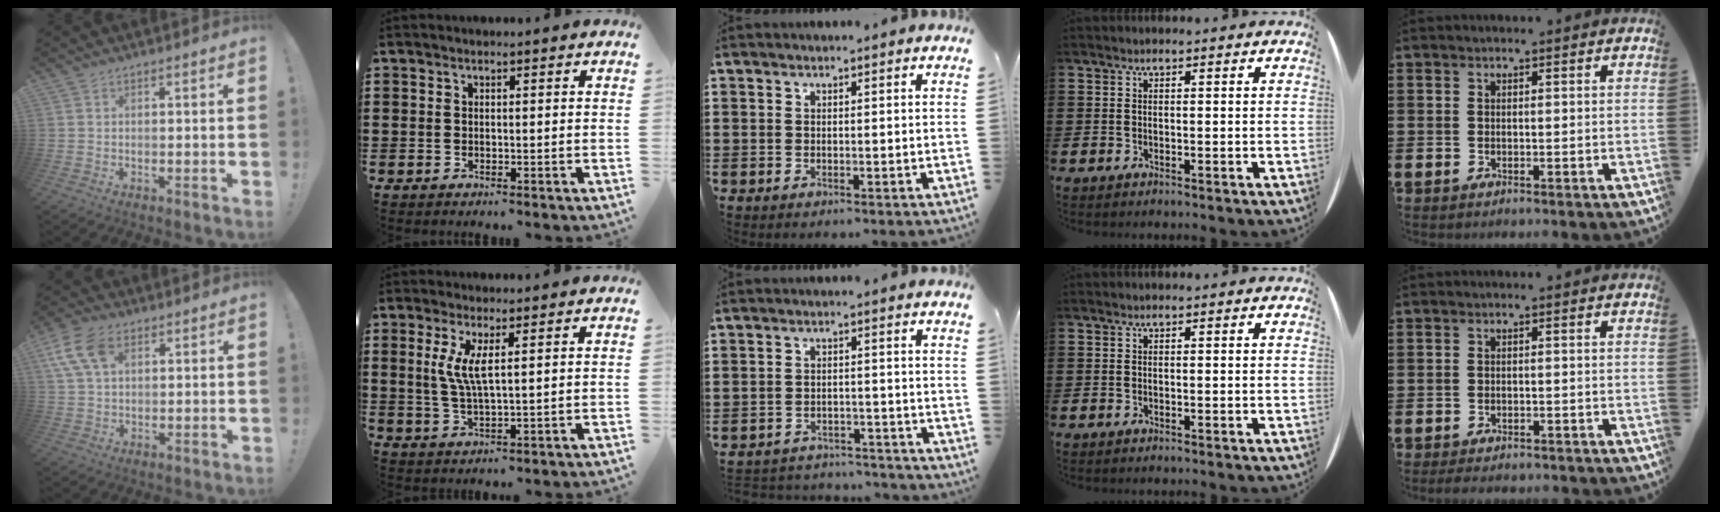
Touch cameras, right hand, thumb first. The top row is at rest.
{"thumb": {"total": 11.1, "force": [4.3, 6.9, 7.5], "torque": [-0.152, -0.003, 0.083]}, "index": {"total": 4.8, "force": [1.4, 0.9, 4.5], "torque": [-0.101, -0.005, 0.021]}, "middle": {"total": 3.3, "force": [-3.2, 0.5, -0.1], "torque": [-0.004, 0.000, -0.070]}, "little": {"total": 1.3, "force": [-1.2, 0.2, 0.3], "torque": [-0.008, 0.000, -0.025]}}